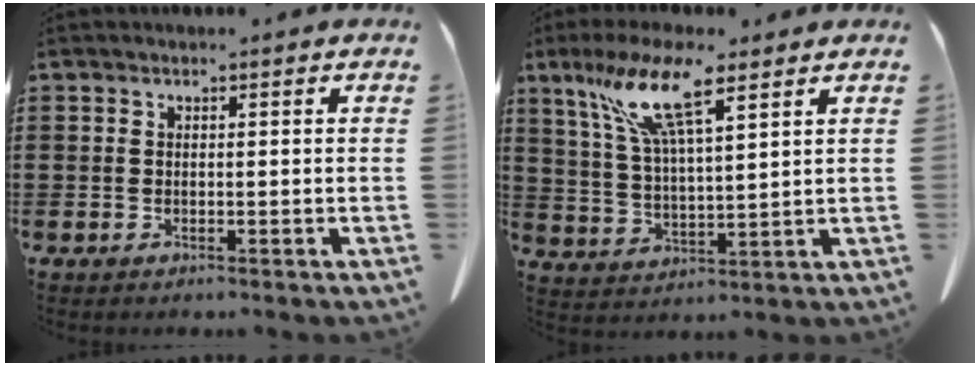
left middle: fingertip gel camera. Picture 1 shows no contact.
{"total": 11.1, "force": [7.1, 2.2, 8.2], "torque": [-0.183, -0.010, 0.124]}